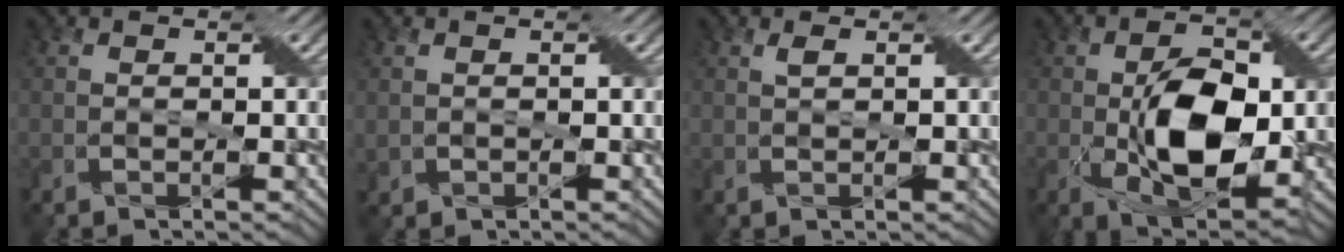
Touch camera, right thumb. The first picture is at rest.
{"total": 0.9, "force": [0.0, 0.8, 0.3], "torque": [-0.013, -0.004, 0.002]}
{"total": 0.9, "force": [0.6, 0.2, 0.7], "torque": [-0.021, 0.004, 0.010]}
{"total": 10.4, "force": [-0.7, 5.5, 8.8], "torque": [-0.158, -0.005, -0.007]}